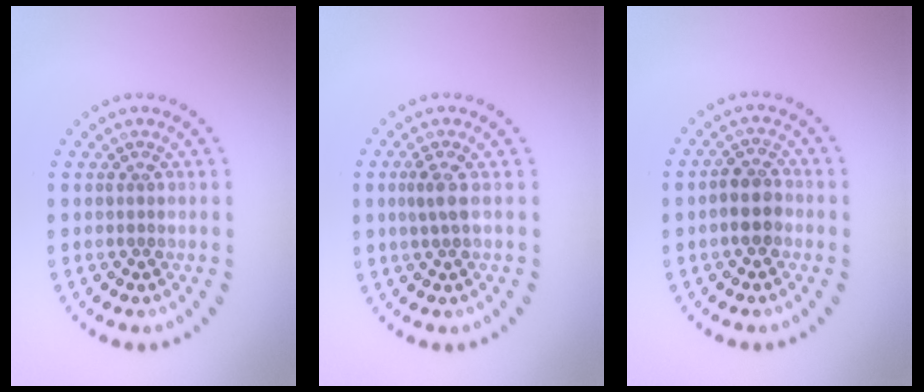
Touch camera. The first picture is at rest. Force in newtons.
{"total": 1.4, "press": 1.2, "slide": 0.7}
{"total": 2.6, "press": 2.4, "slide": 0.8}